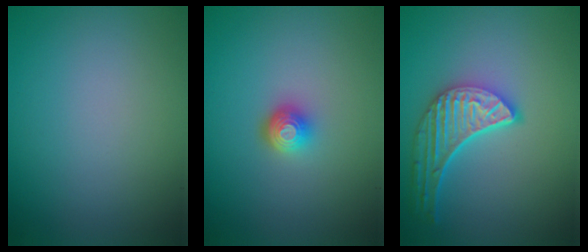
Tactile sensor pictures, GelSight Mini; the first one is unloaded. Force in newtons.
{"total": 2.0, "press": 1.5, "slide": 1.4}
{"total": 5.0, "press": 4.0, "slide": 3.1}